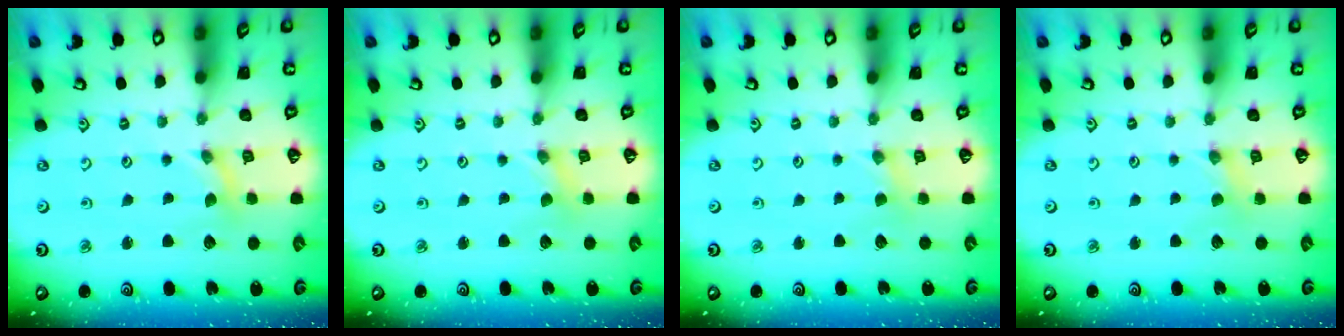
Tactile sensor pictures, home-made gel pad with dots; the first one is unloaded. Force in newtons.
{"total": 0.0}
{"total": 1.6, "press": 1.5, "slide": 0.3}
{"total": 1.1, "press": 1.1, "slide": 0.2}